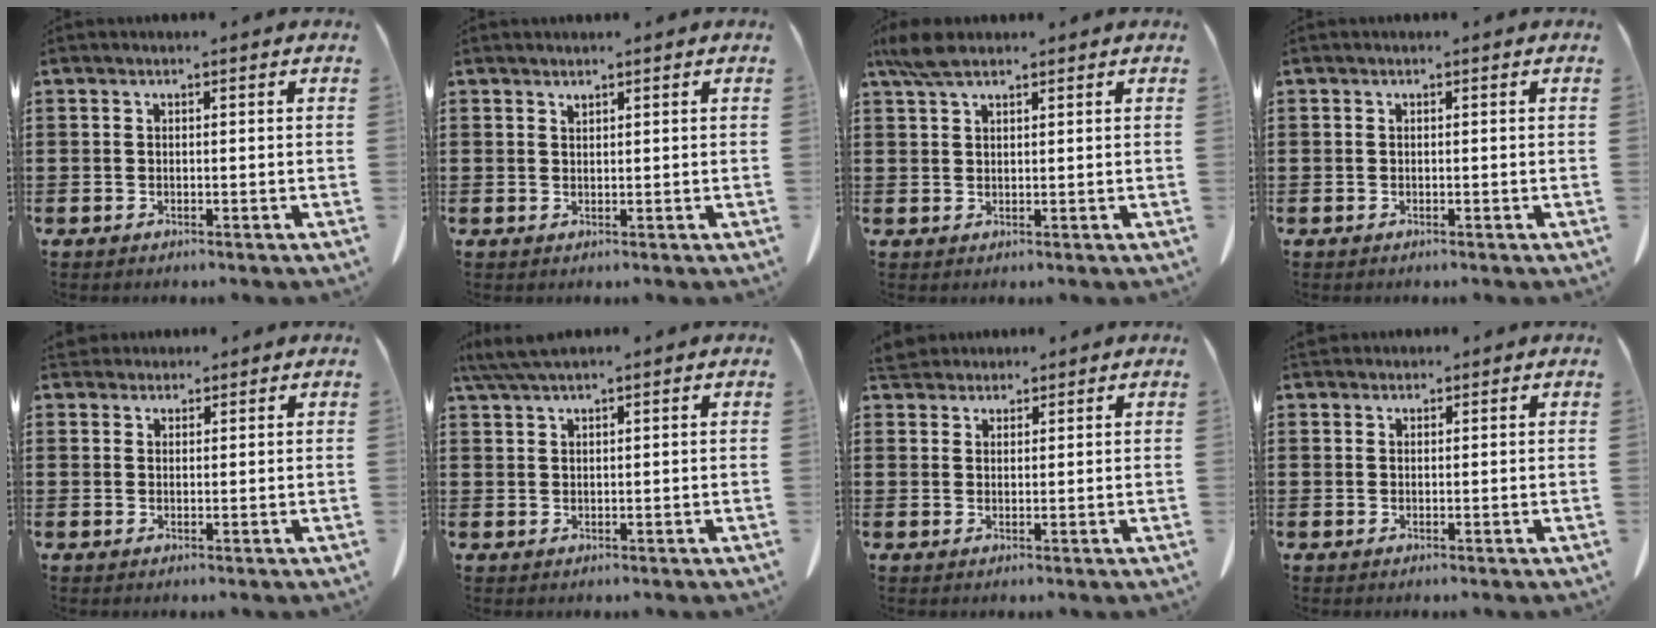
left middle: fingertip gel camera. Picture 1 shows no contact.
{"total": 0.9, "force": [0.8, 0.0, 0.1], "torque": [-0.005, -0.002, 0.017]}
{"total": 4.0, "force": [2.7, 1.3, 2.6], "torque": [-0.059, 0.007, 0.050]}
{"total": 0.0}
{"total": 2.0, "force": [1.8, 0.8, 0.2], "torque": [-0.010, 0.005, 0.036]}
{"total": 3.6, "force": [2.8, 0.2, 2.2], "torque": [-0.048, -0.001, 0.053]}
{"total": 2.9, "force": [2.8, 0.9, 0.4], "torque": [-0.016, -0.001, 0.054]}
{"total": 1.3, "force": [1.2, 0.5, 0.1], "torque": [-0.005, 0.003, 0.023]}